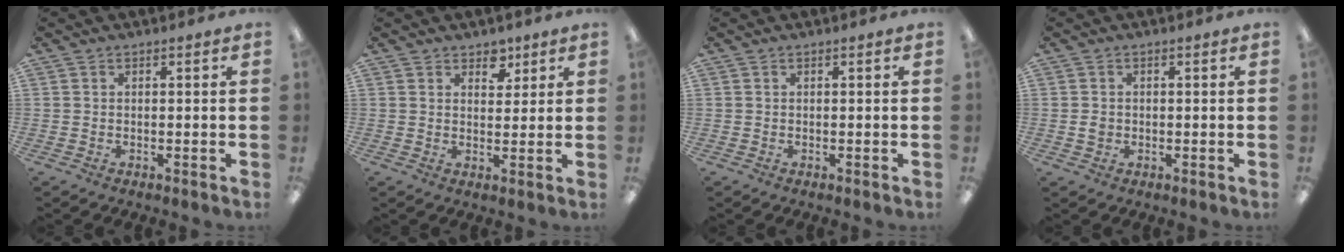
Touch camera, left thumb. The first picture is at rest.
{"total": 4.7, "force": [3.3, 2.9, 1.6], "torque": [0.000, -0.019, 0.053]}
{"total": 0.0}
{"total": 1.6, "force": [-0.2, 1.5, 0.7], "torque": [-0.013, 0.005, -0.005]}